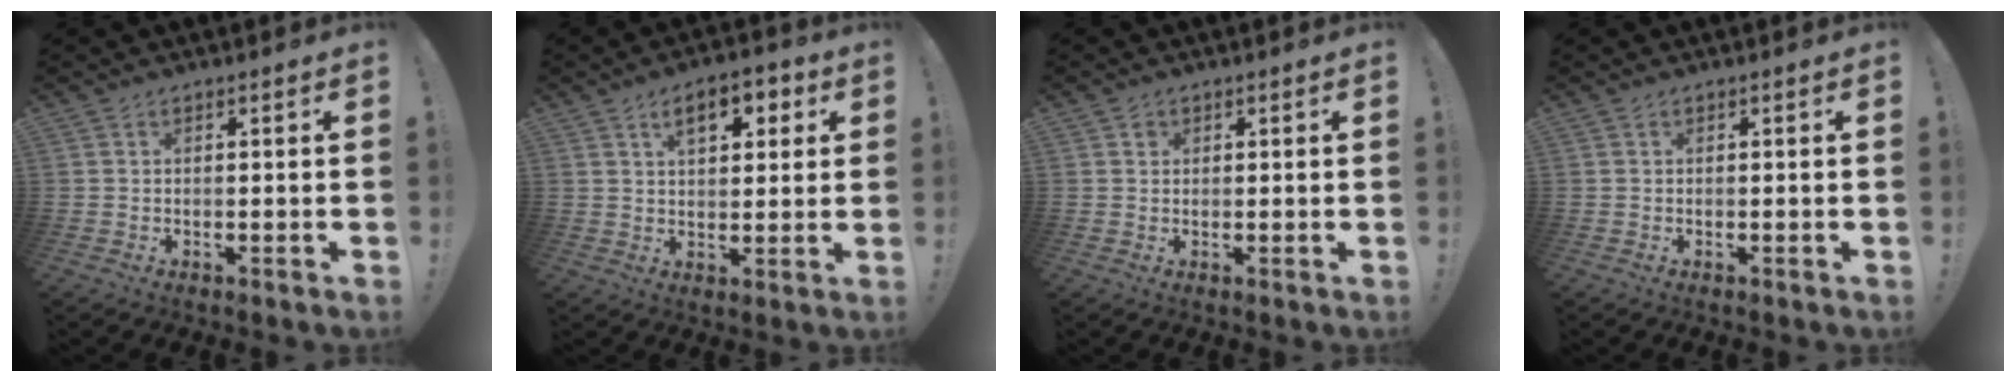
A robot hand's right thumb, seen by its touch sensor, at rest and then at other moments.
{"total": 9.0, "force": [4.1, 4.7, 6.6], "torque": [-0.093, -0.002, 0.068]}
{"total": 1.4, "force": [0.7, 1.2, 0.2], "torque": [0.000, 0.000, 0.012]}
{"total": 0.0}